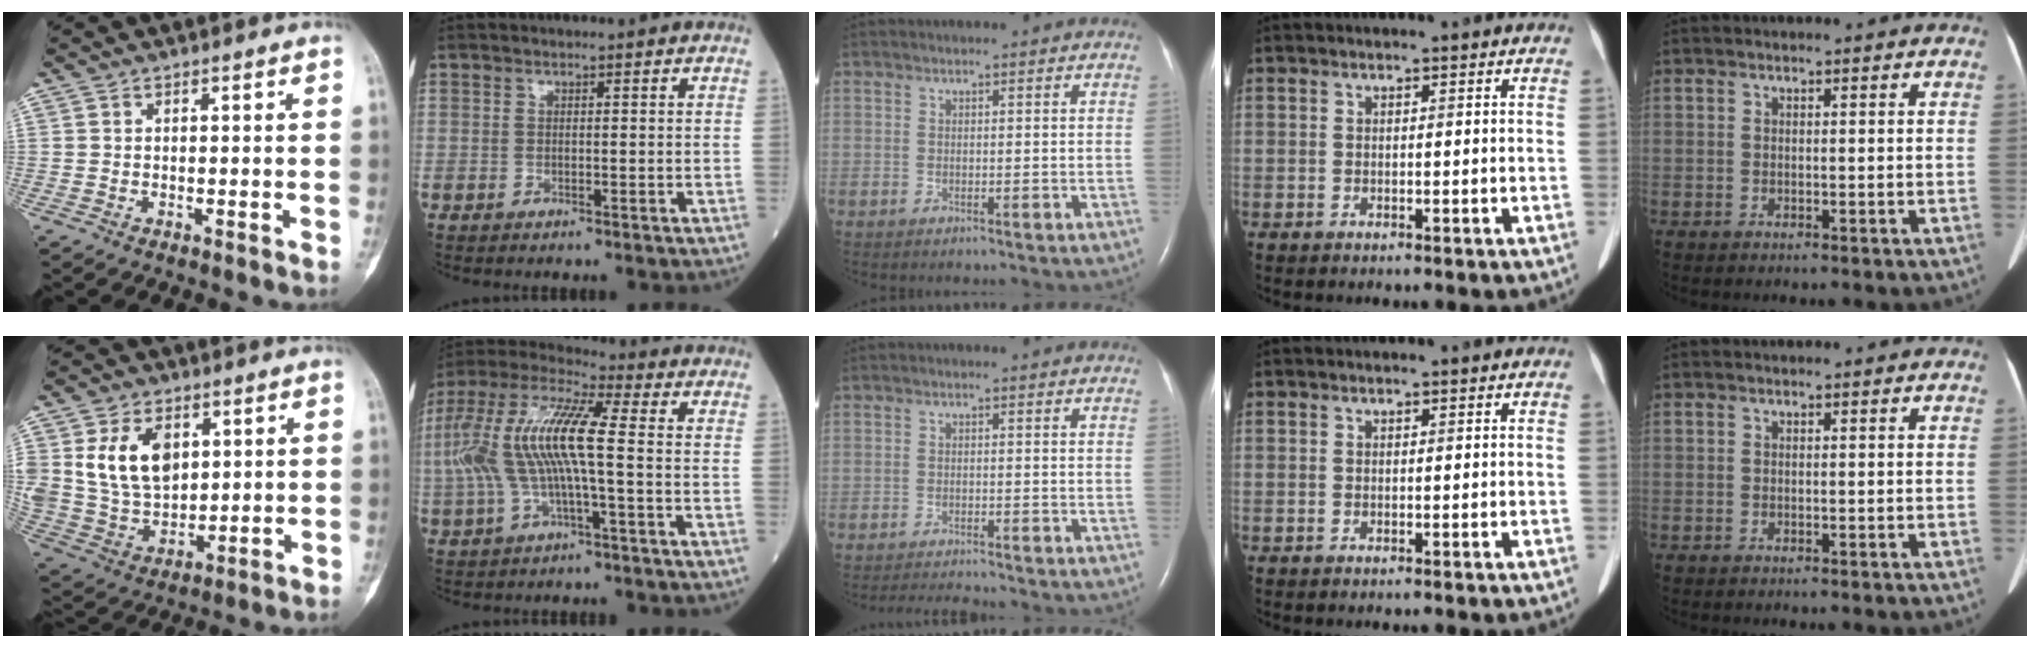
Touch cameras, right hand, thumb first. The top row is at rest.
{"thumb": {"total": 13.8, "force": [4.3, 9.4, 9.2], "torque": [-0.145, -0.016, 0.096]}, "index": {"total": 14.5, "force": [-0.5, 2.5, 14.3], "torque": [-0.308, 0.026, -0.016]}, "middle": {"total": 3.6, "force": [-3.5, -0.4, 0.8], "torque": [-0.019, -0.016, -0.054]}}